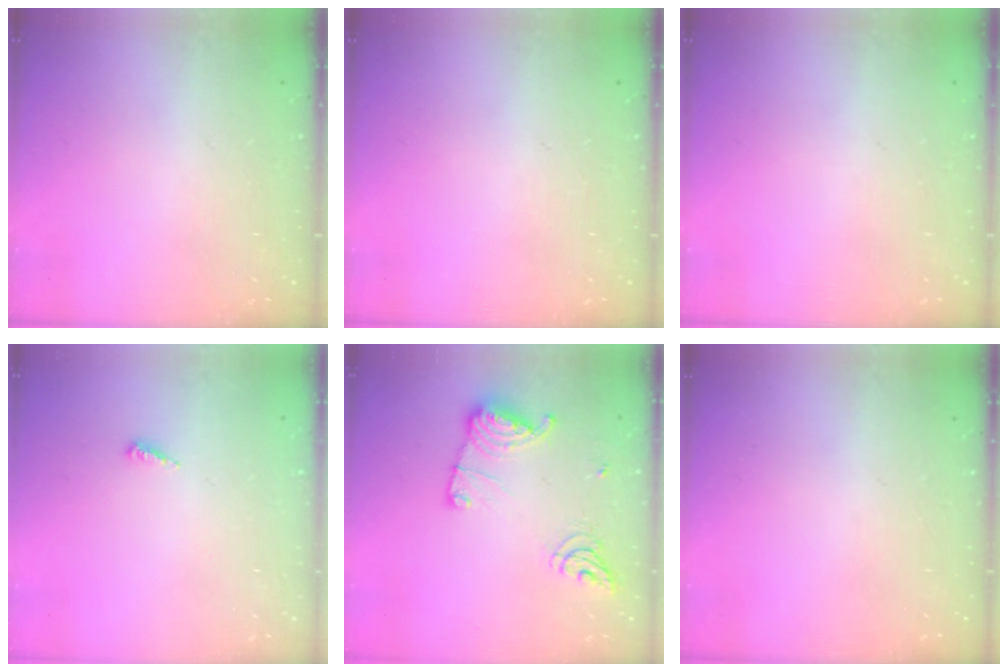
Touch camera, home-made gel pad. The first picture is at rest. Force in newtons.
{"total": 0.0}
{"total": 0.0}
{"total": 3.9, "press": 3.9, "slide": 0.2}
{"total": 13.2, "press": 13.2, "slide": 1.2}
{"total": 0.0}